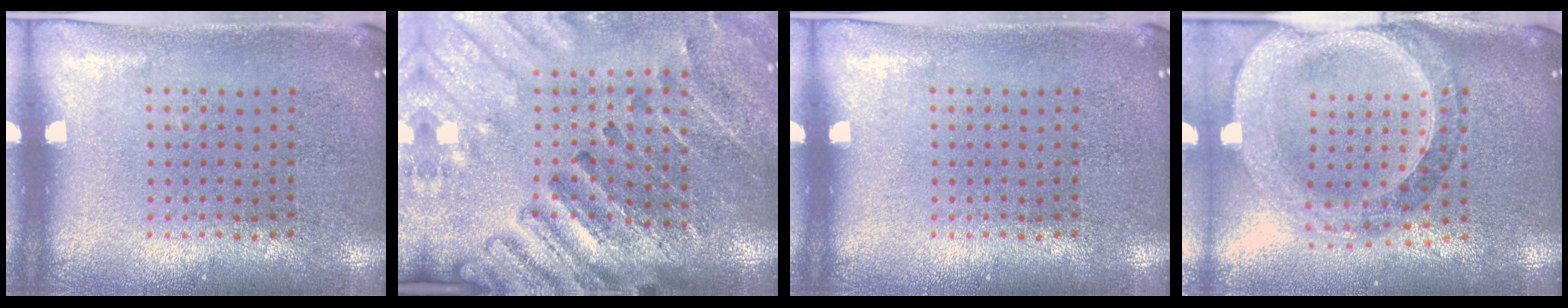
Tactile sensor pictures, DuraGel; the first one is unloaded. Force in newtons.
{"total": 2.8, "press": 2.7, "slide": 0.6}
{"total": 0.0}
{"total": 1.6, "press": 1.5, "slide": 0.6}